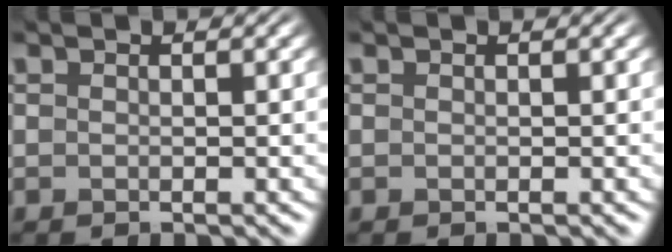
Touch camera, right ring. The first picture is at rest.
{"total": 0.0}